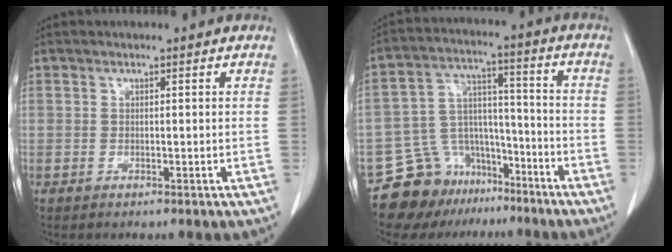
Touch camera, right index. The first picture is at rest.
{"total": 12.2, "force": [-9.6, 7.4, 2.0], "torque": [-0.032, 0.067, -0.157]}